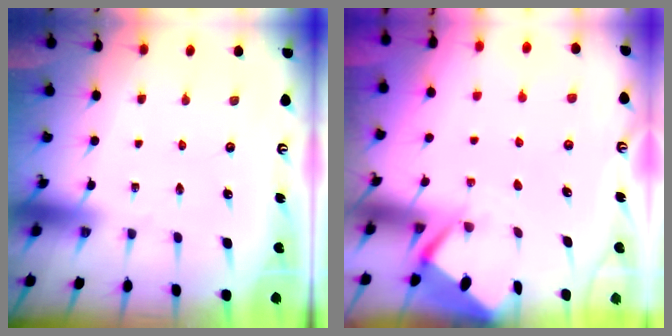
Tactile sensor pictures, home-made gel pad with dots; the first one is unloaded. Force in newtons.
{"total": 2.6, "press": 2.6, "slide": 0.3}